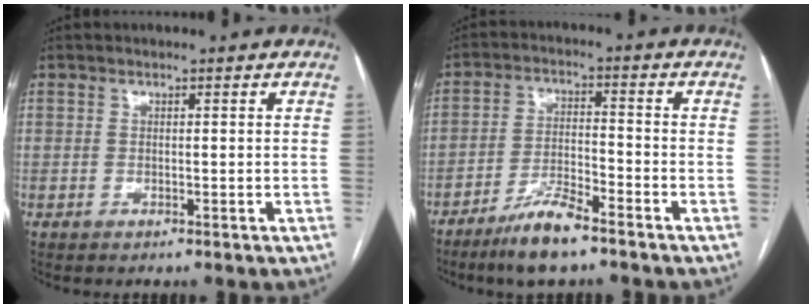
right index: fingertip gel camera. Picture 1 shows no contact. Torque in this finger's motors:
{"motor_torque": [0.58, -0.33, 0.35, 0.07]}